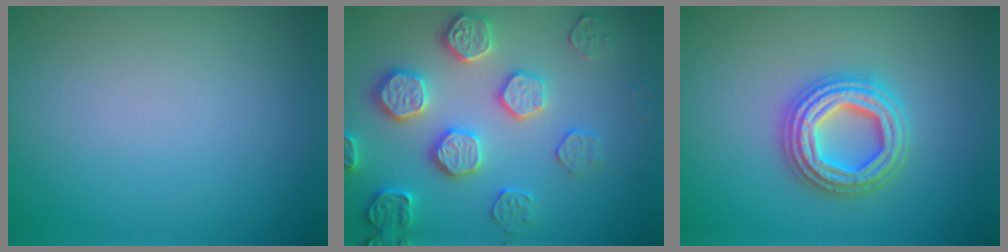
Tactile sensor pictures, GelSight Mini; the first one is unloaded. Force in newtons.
{"total": 4.8, "press": 4.5, "slide": 1.5}
{"total": 4.7, "press": 4.6, "slide": 0.7}